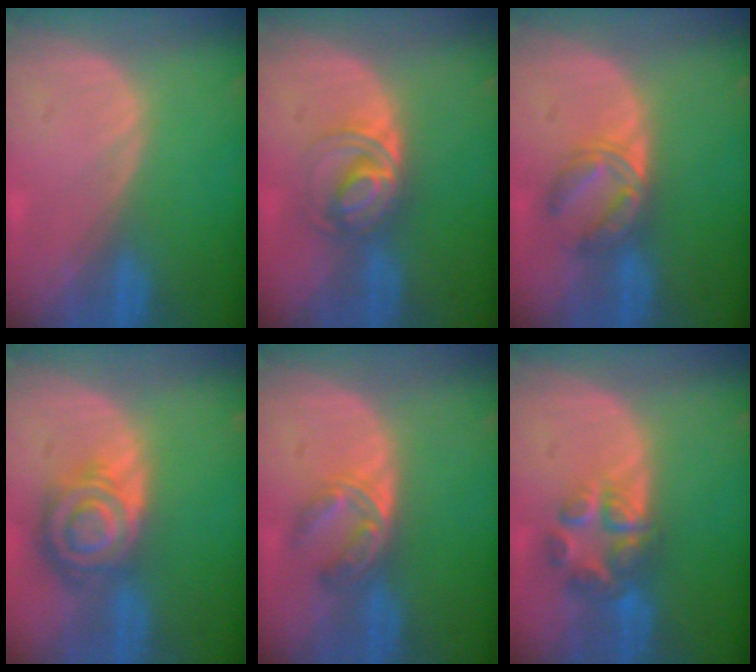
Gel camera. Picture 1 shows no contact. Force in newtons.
{"total": 5.8, "press": 5.4, "slide": 2.1}
{"total": 5.4, "press": 5.3, "slide": 1.0}
{"total": 8.6, "press": 7.5, "slide": 4.3}
{"total": 5.7, "press": 4.7, "slide": 3.2}
{"total": 7.1, "press": 5.9, "slide": 3.8}